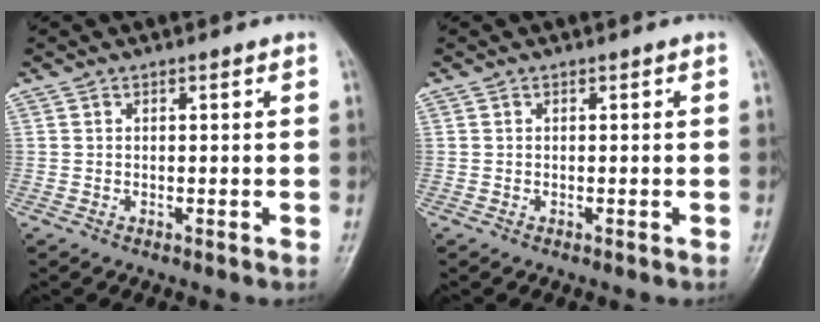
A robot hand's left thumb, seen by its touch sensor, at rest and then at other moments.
{"total": 0.0}